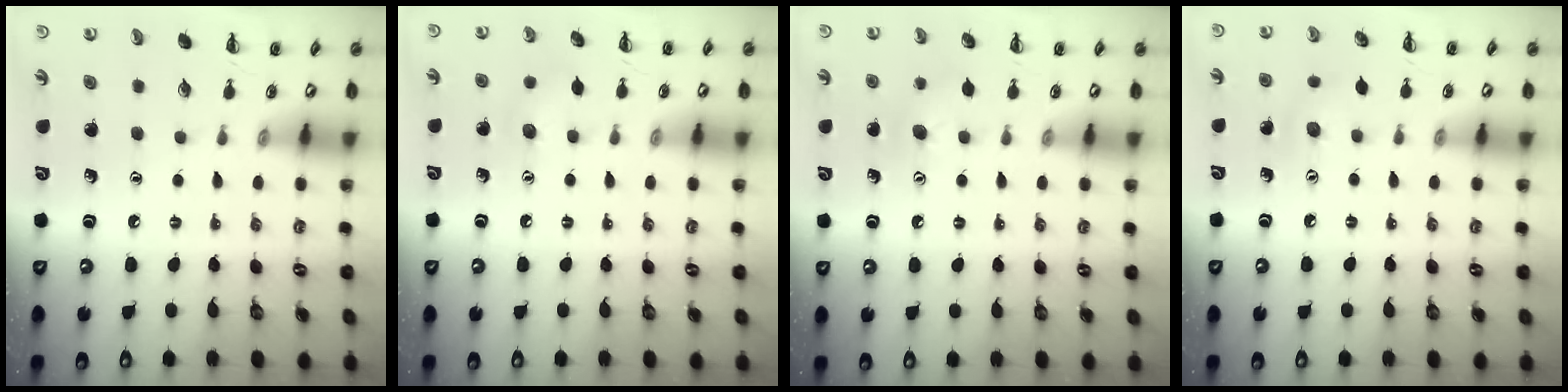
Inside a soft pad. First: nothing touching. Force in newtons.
{"total": 6.7, "press": 6.4, "slide": 1.7}
{"total": 7.5, "press": 7.3, "slide": 1.6}
{"total": 6.3, "press": 6.1, "slide": 1.6}